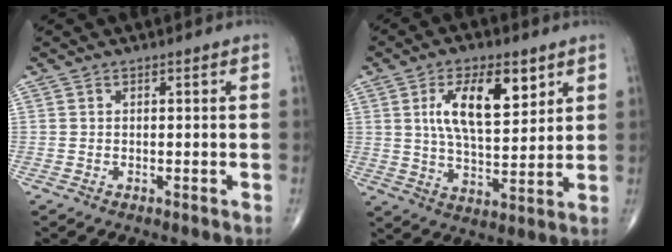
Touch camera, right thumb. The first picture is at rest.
{"total": 13.1, "force": [5.1, 5.8, 10.7], "torque": [-0.163, -0.022, 0.091]}